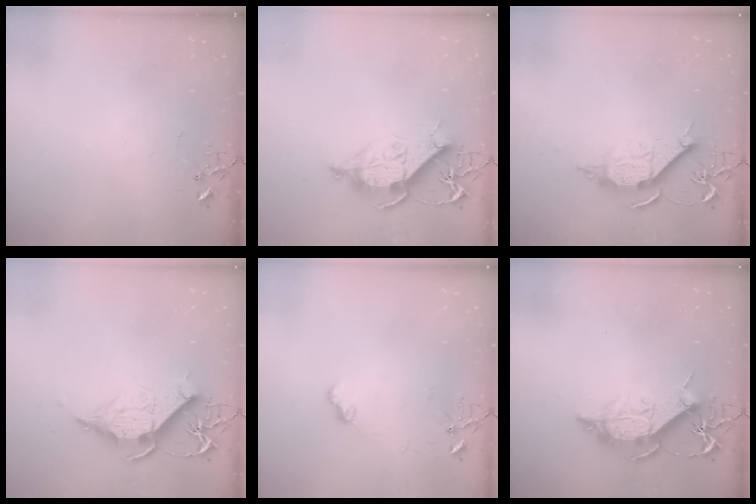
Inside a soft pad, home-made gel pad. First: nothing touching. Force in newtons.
{"total": 11.6, "press": 11.5, "slide": 1.4}
{"total": 10.9, "press": 10.9, "slide": 0.7}
{"total": 13.2, "press": 13.1, "slide": 1.6}
{"total": 6.9, "press": 6.9, "slide": 0.7}
{"total": 14.4, "press": 14.4, "slide": 1.2}